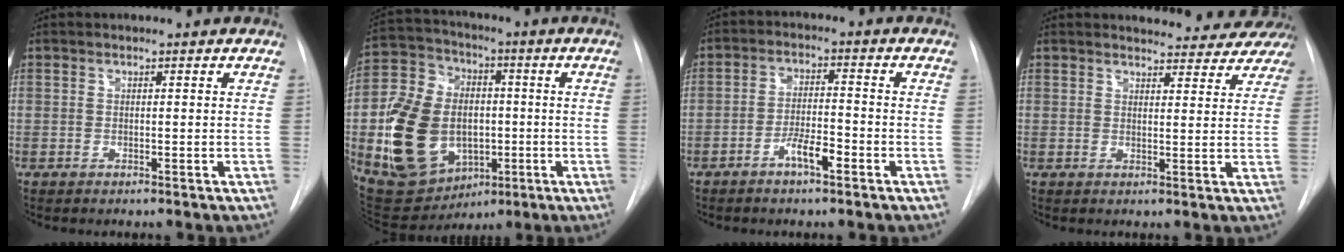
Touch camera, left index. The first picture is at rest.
{"total": 18.9, "force": [-2.9, 14.1, 12.3], "torque": [-0.254, 0.031, -0.027]}
{"total": 4.7, "force": [-2.8, 1.1, 3.6], "torque": [-0.070, 0.004, -0.053]}
{"total": 11.6, "force": [11.1, 2.9, 1.7], "torque": [0.003, -0.015, 0.106]}